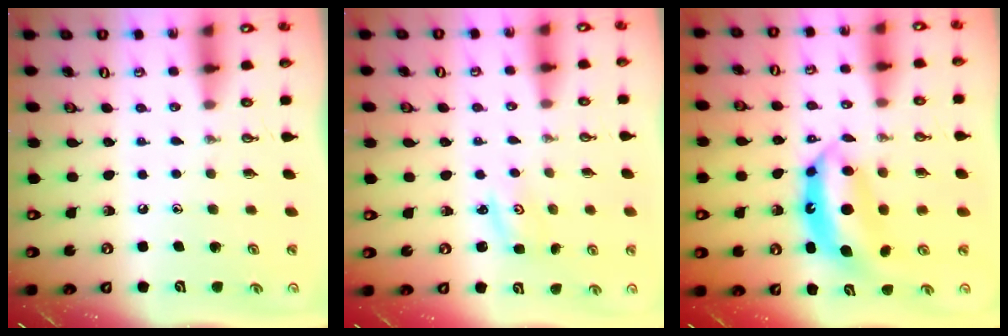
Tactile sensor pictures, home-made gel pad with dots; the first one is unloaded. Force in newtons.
{"total": 1.8, "press": 1.8, "slide": 0.3}
{"total": 7.8, "press": 7.7, "slide": 0.6}